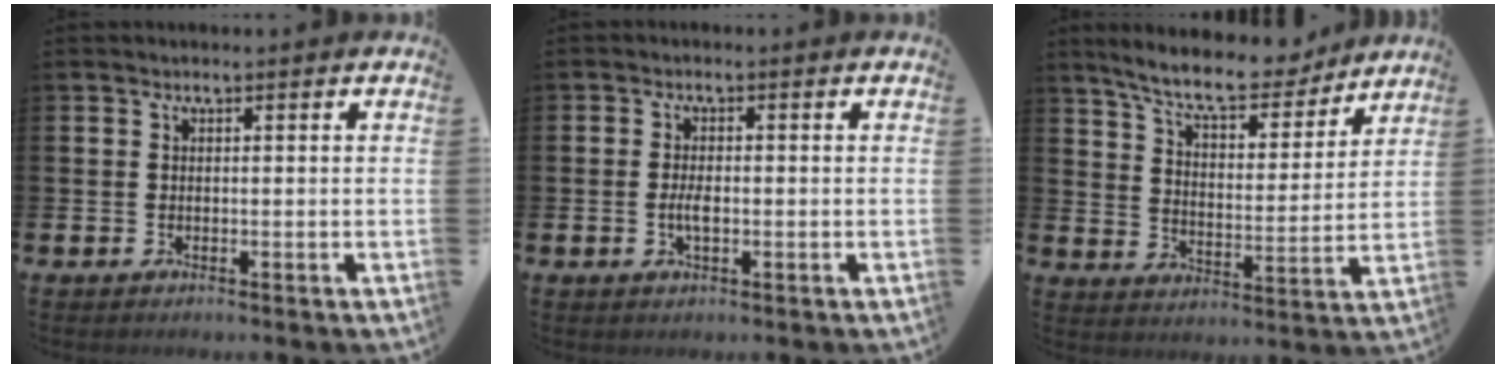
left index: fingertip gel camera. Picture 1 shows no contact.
{"total": 2.3, "force": [-0.4, 0.9, 2.1], "torque": [-0.030, -0.004, -0.009]}
{"total": 9.8, "force": [8.9, 2.1, 3.6], "torque": [-0.094, -0.053, 0.155]}